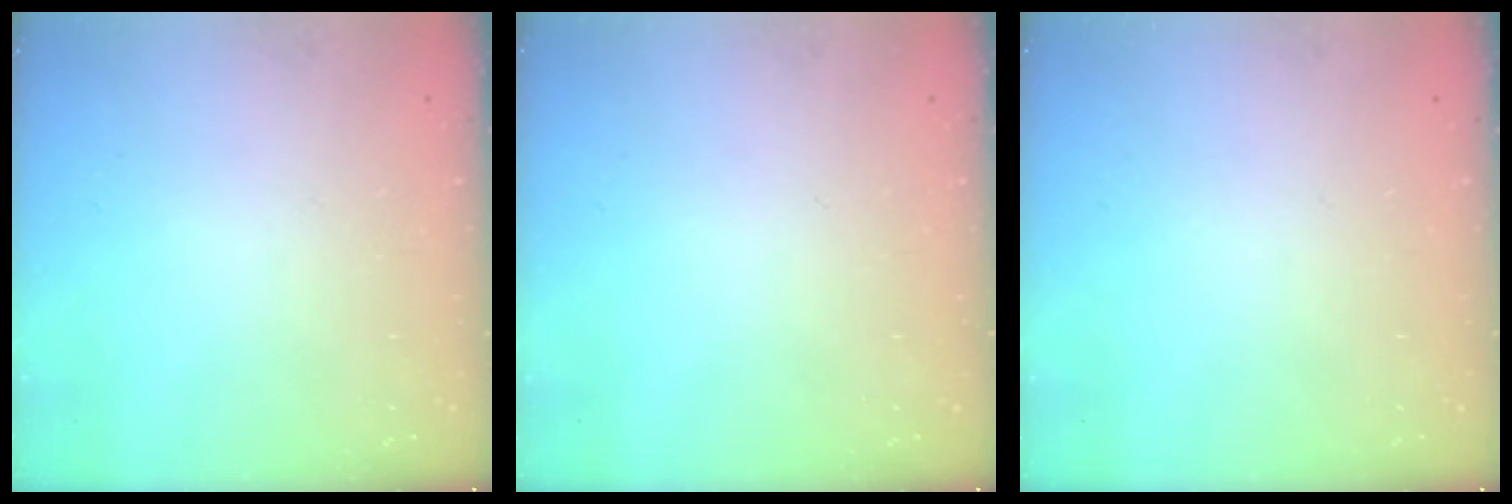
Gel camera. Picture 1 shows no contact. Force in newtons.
{"total": 0.0}
{"total": 0.0}